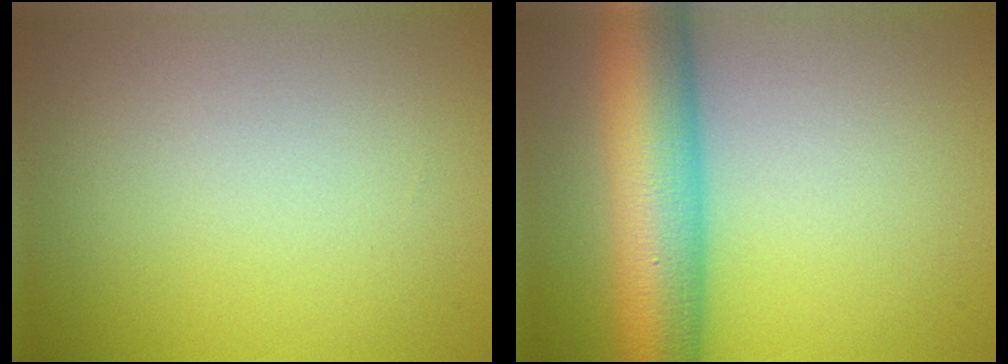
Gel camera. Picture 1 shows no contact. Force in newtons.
{"total": 10.8, "press": 10.8, "slide": 0.4}